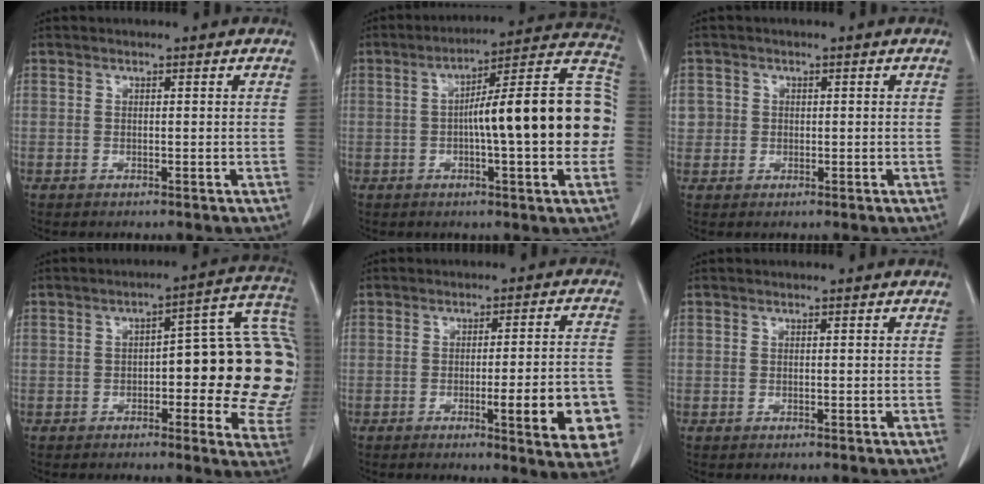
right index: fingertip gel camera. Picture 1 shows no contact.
{"total": 19.9, "force": [-0.8, 2.5, 19.7], "torque": [-0.245, 0.043, -0.012]}
{"total": 2.5, "force": [0.2, 2.5, 0.3], "torque": [0.008, 0.006, 0.005]}
{"total": 20.4, "force": [-0.1, 6.5, 19.3], "torque": [-0.184, 0.042, 0.002]}
{"total": 12.7, "force": [-4.1, 1.4, 12.0], "torque": [-0.106, 0.003, -0.045]}
{"total": 0.0}